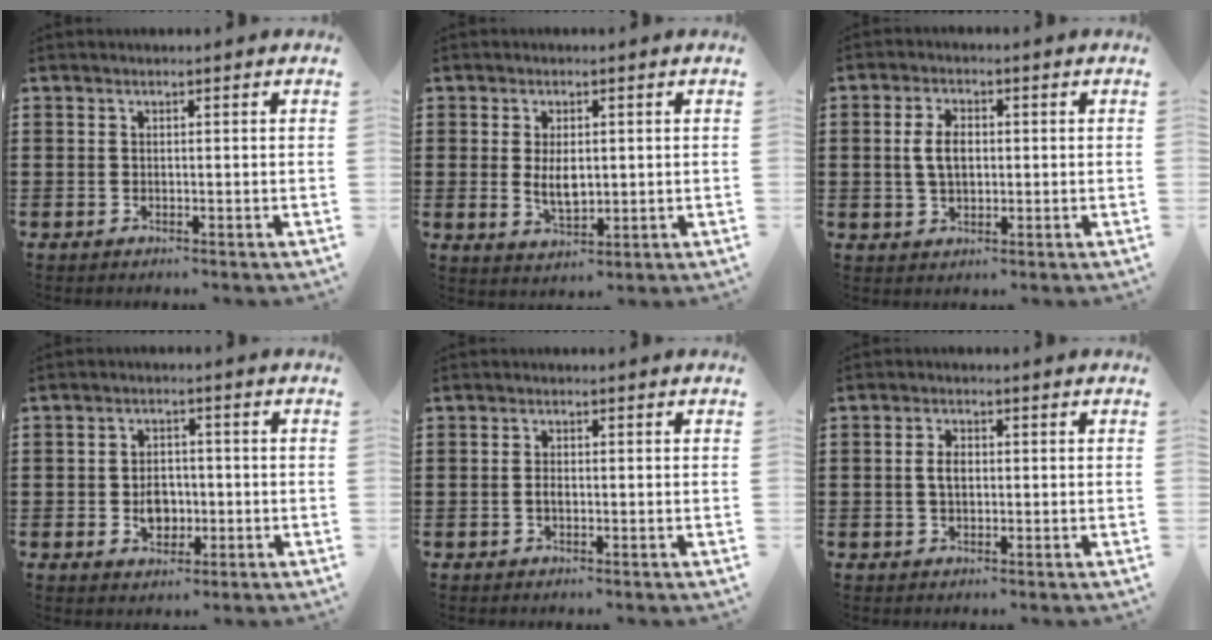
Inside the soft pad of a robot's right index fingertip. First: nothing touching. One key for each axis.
{"total": 4.4, "fx": 0.2, "fy": 2.2, "fz": 3.8, "tx": -0.074, "ty": -0.002, "tz": 0.001}
{"total": 4.7, "fx": 0.3, "fy": 2.5, "fz": 3.9, "tx": -0.094, "ty": 0.004, "tz": -0.001}
{"total": 4.3, "fx": -0.7, "fy": 3.3, "fz": 2.7, "tx": -0.048, "ty": 0.004, "tz": -0.016}
{"total": 1.3, "fx": -0.3, "fy": 0.6, "fz": 1.1, "tx": -0.022, "ty": 0.001, "tz": -0.005}
{"total": 2.6, "fx": 0.2, "fy": 1.5, "fz": 2.2, "tx": -0.045, "ty": 0.007, "tz": 0.001}